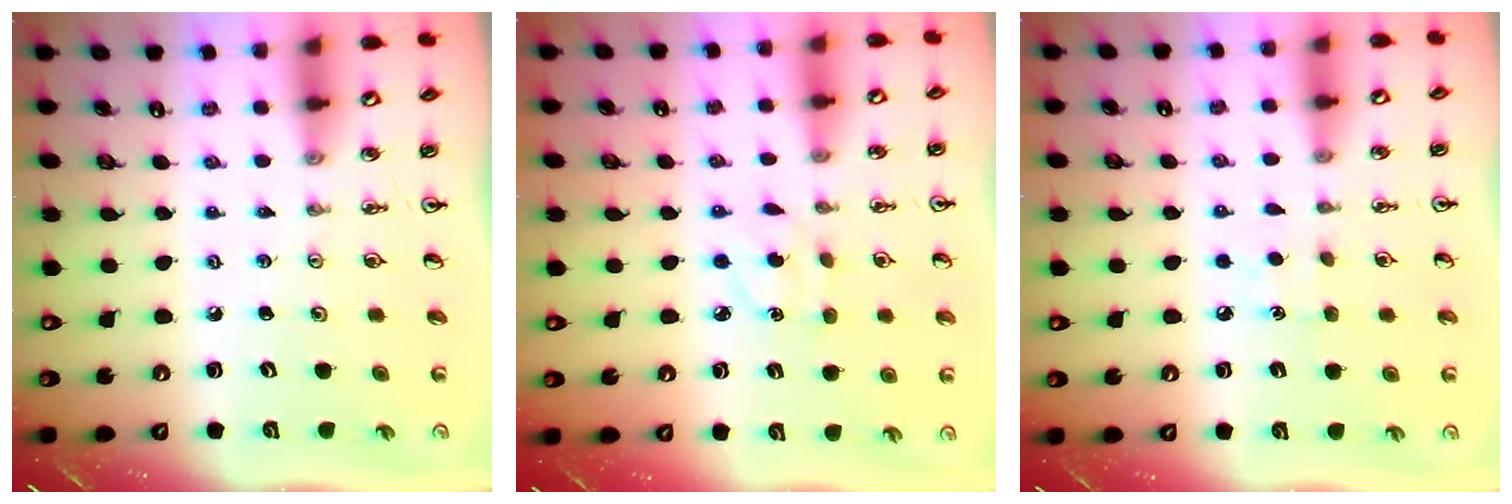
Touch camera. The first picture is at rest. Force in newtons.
{"total": 4.2, "press": 4.1, "slide": 0.5}
{"total": 6.2, "press": 6.1, "slide": 0.7}